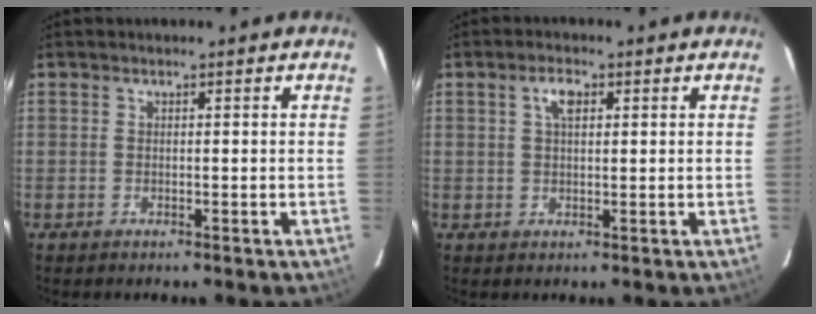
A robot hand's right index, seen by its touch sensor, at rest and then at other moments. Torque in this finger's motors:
{"motor_torque": [0.27, -0.09, 0.17, 0.06]}